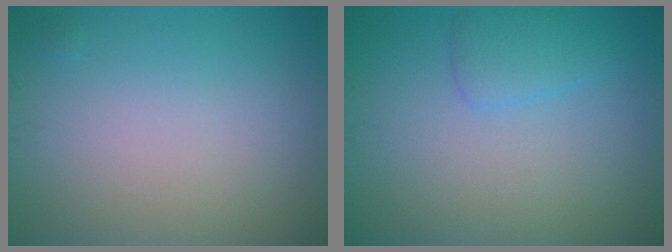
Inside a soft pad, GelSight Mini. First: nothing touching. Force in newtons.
{"total": 1.9, "press": 1.9, "slide": 0.2}